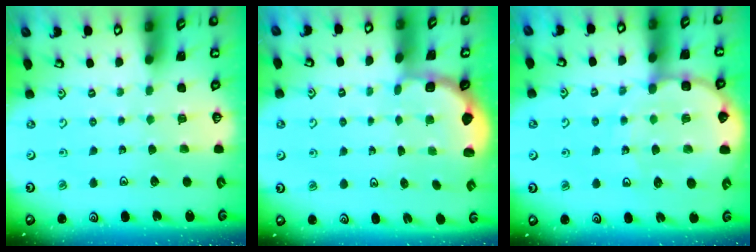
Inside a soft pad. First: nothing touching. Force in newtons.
{"total": 1.9, "press": 1.6, "slide": 1.0}
{"total": 10.8, "press": 10.5, "slide": 2.4}